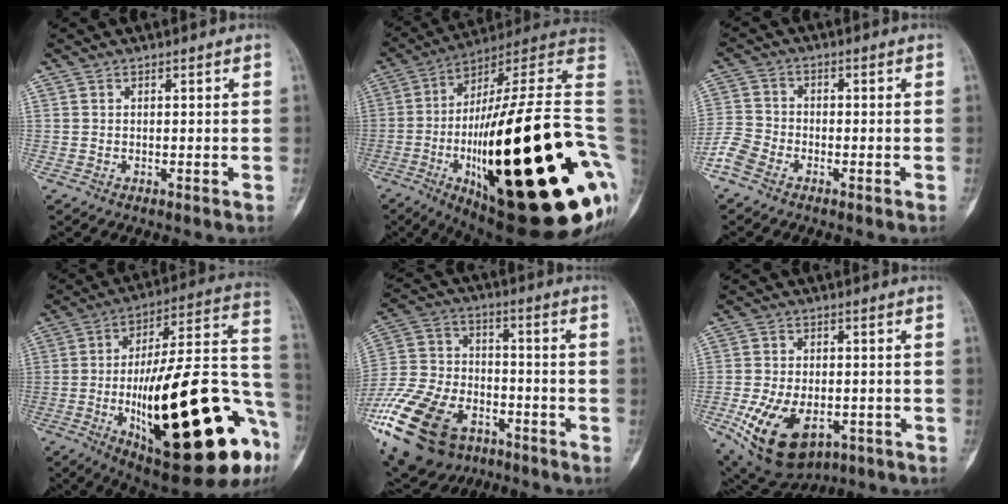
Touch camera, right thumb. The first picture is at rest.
{"total": 43.7, "force": [-7.8, 11.6, 41.4], "torque": [-0.546, 0.048, -0.119]}
{"total": 5.0, "force": [-3.4, 3.0, 2.1], "torque": [-0.047, 0.007, -0.077]}
{"total": 37.3, "force": [-10.3, 11.2, 34.0], "torque": [-0.439, 0.014, -0.147]}
{"total": 27.8, "force": [-14.3, 17.4, 16.4], "torque": [-0.410, 0.032, -0.249]}
{"total": 15.9, "force": [-6.1, 9.7, 11.1], "torque": [-0.194, 0.008, -0.082]}